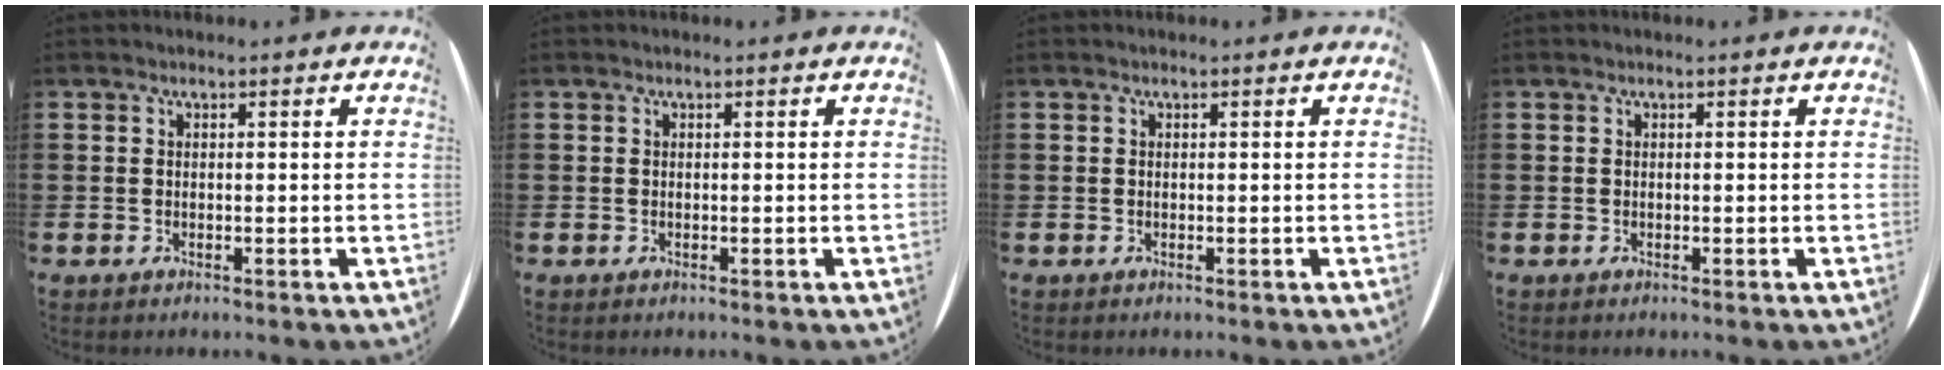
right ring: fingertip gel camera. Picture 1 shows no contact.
{"total": 0.0}
{"total": 0.0}
{"total": 0.0}